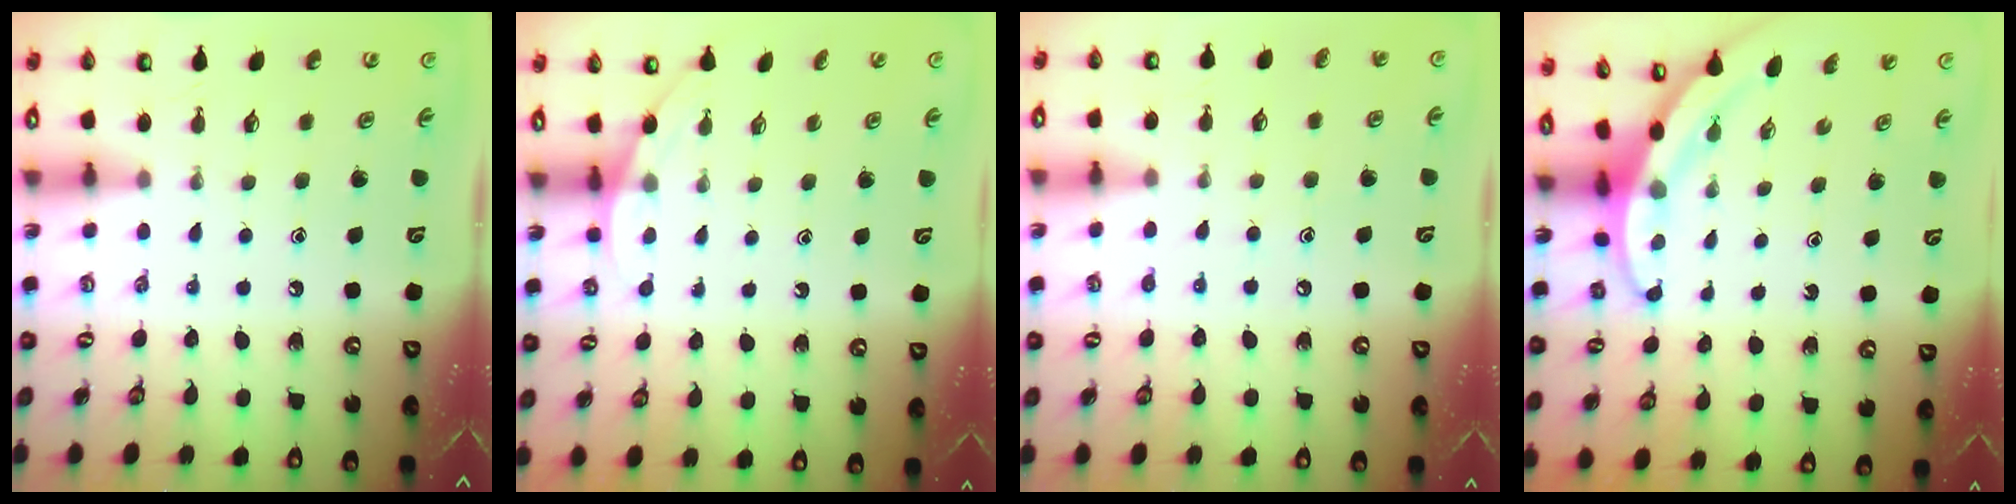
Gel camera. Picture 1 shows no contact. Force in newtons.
{"total": 2.6, "press": 2.6, "slide": 0.2}
{"total": 5.3, "press": 5.2, "slide": 0.6}
{"total": 3.5, "press": 3.5, "slide": 0.2}